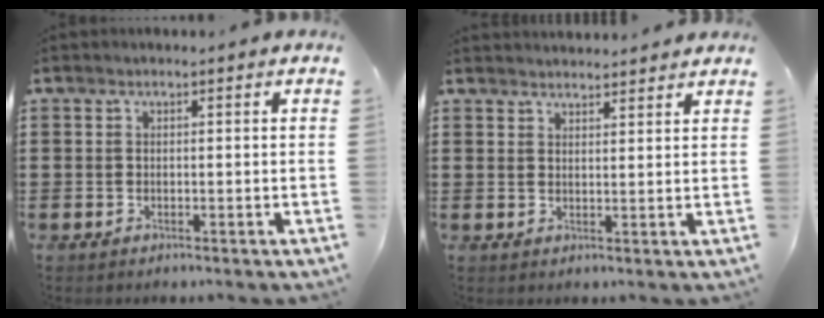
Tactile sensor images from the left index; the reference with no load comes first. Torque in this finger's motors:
{"motor_torque": [2.14, 0.00, 0.28, 0.03]}